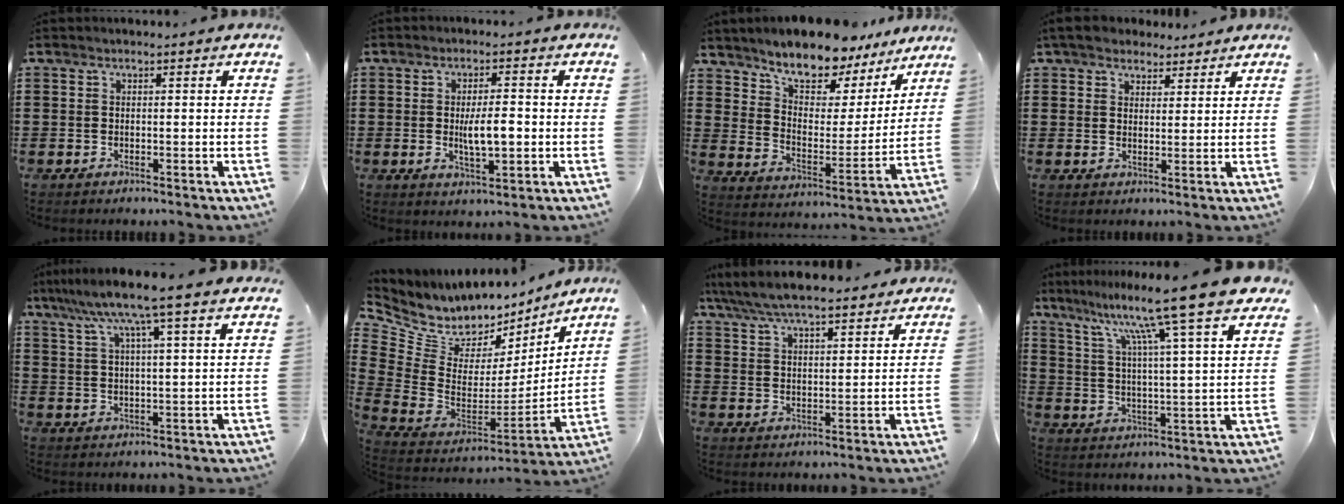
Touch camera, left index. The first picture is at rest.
{"total": 5.1, "force": [-0.3, 1.9, 4.8], "torque": [-0.071, -0.003, -0.010]}
{"total": 9.4, "force": [8.7, 2.9, 2.2], "torque": [-0.074, -0.065, 0.156]}
{"total": 4.4, "force": [3.8, 2.1, 0.8], "torque": [-0.032, 0.004, 0.073]}
{"total": 8.4, "force": [6.4, -0.4, 5.4], "torque": [-0.126, -0.023, 0.106]}
{"total": 7.5, "force": [5.4, 4.8, 2.0], "torque": [-0.087, -0.049, 0.096]}
{"total": 6.6, "force": [6.1, 1.1, 2.3], "torque": [-0.070, -0.022, 0.108]}
{"total": 12.7, "force": [10.6, -1.5, 6.9], "torque": [-0.155, -0.072, 0.164]}